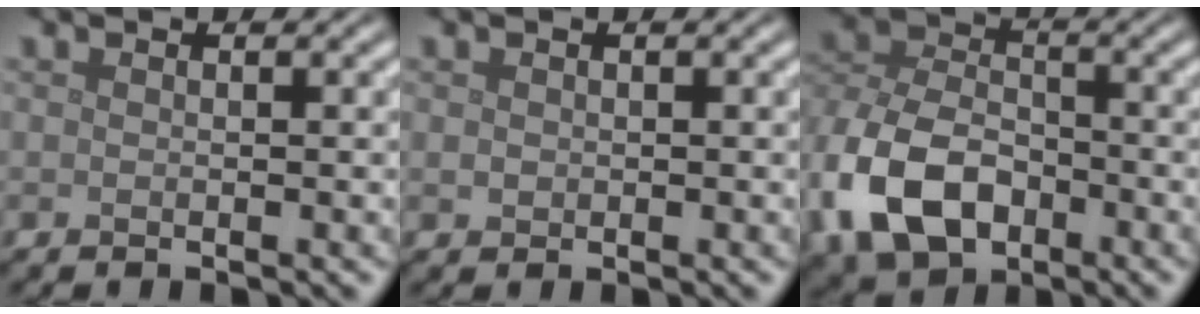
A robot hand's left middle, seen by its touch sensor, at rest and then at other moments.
{"total": 0.6, "force": [0.1, 0.6, 0.2], "torque": [-0.001, -0.002, 0.001]}
{"total": 9.9, "force": [-4.2, 6.6, 6.1], "torque": [-0.137, -0.006, -0.092]}